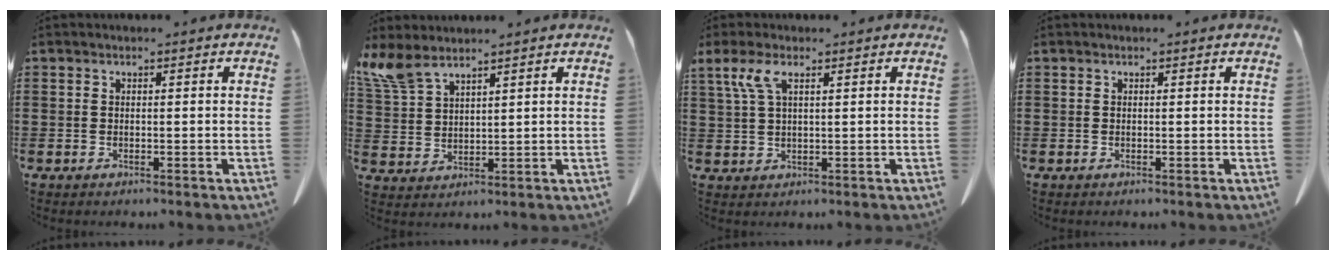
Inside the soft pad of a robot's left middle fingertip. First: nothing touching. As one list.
[{"total": 5.3, "force": [4.3, 1.3, 2.8], "torque": [-0.077, -0.011, 0.078]}, {"total": 4.2, "force": [2.3, 1.3, 3.3], "torque": [-0.080, 0.004, 0.038]}, {"total": 0.0}]